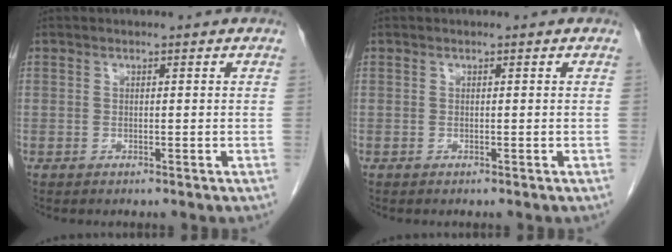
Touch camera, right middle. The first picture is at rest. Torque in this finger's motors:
{"motor_torque": [0.36, 0.07, -0.06, 0.00]}